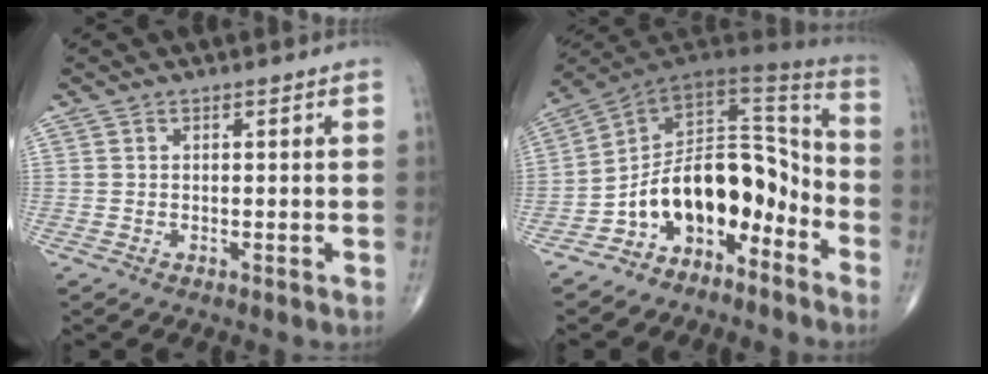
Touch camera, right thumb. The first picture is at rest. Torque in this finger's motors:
{"motor_torque": [0.48, 0.48, 0.24, -0.34, 0.45]}